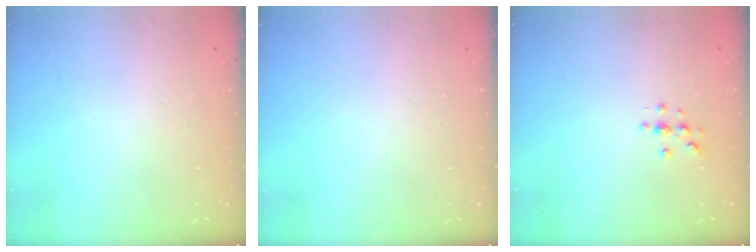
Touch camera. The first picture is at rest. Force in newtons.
{"total": 0.0}
{"total": 3.0, "press": 3.0, "slide": 0.3}